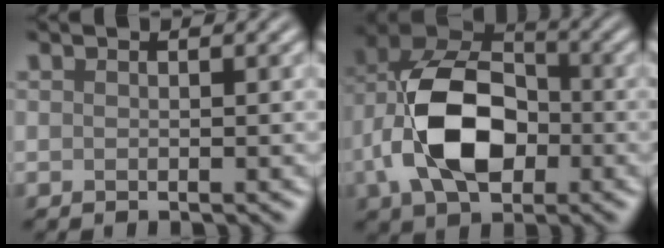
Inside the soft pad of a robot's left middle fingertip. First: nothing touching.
{"total": 10.3, "force": [-1.8, 6.6, 7.8], "torque": [-0.158, 0.012, -0.034]}